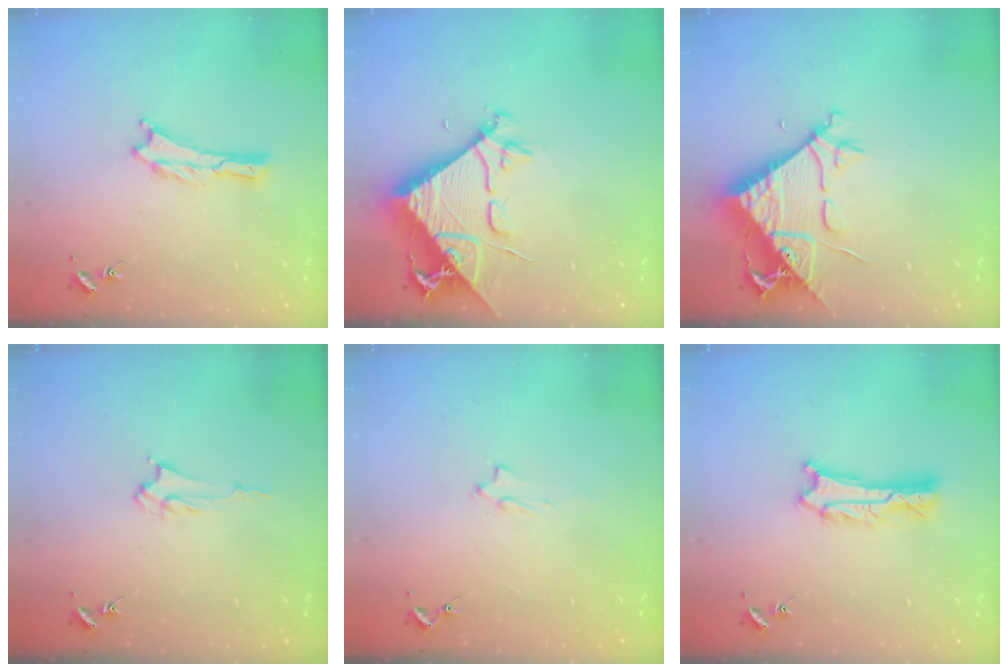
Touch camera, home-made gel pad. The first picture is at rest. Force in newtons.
{"total": 10.1, "press": 10.0, "slide": 1.2}
{"total": 8.7, "press": 8.6, "slide": 1.0}
{"total": 2.4, "press": 2.4, "slide": 0.3}
{"total": 2.0, "press": 2.0, "slide": 0.4}
{"total": 2.2, "press": 2.2, "slide": 0.2}